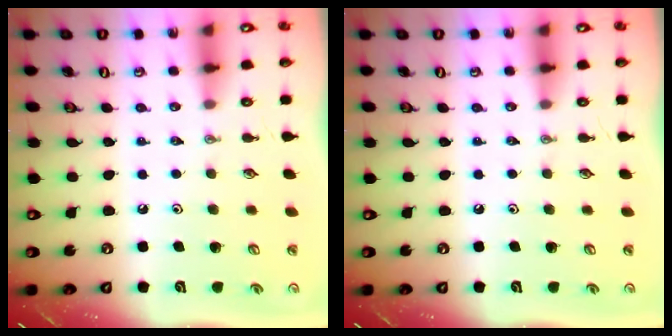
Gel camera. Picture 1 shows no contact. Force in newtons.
{"total": 0.0}